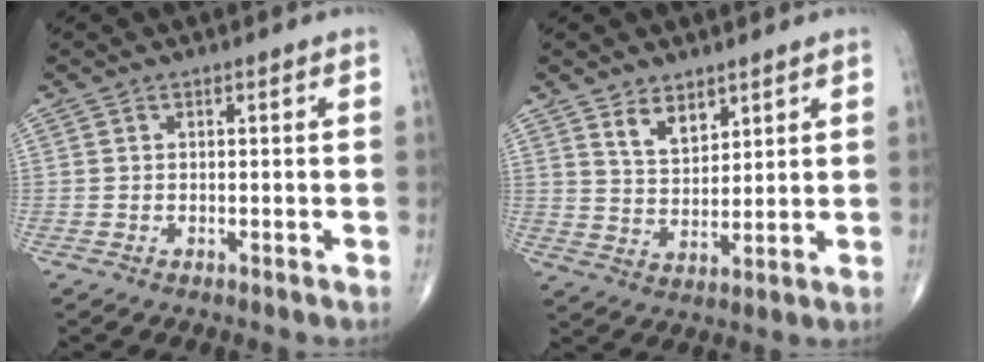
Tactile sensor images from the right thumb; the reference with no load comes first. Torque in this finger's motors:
{"motor_torque": [-0.10, 0.13, 0.08, 0.17, 0.20]}